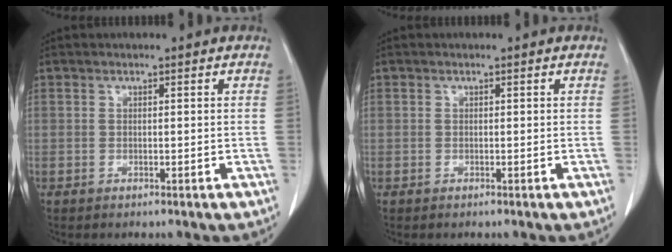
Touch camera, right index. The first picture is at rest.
{"total": 0.0}